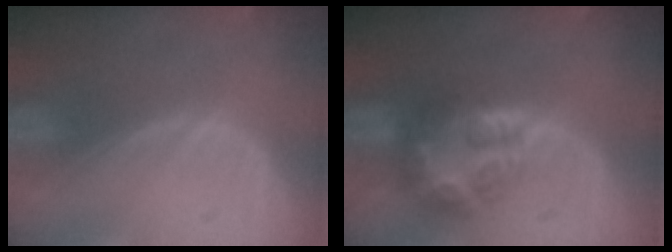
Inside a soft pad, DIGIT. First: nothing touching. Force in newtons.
{"total": 7.6, "press": 6.7, "slide": 3.6}